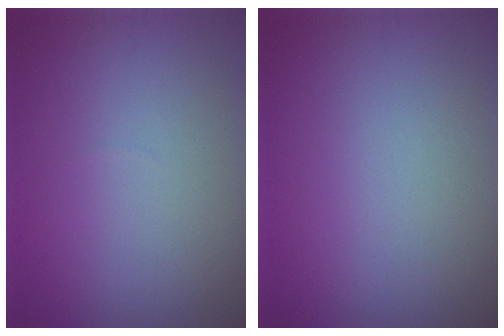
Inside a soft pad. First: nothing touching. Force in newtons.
{"total": 0.0}